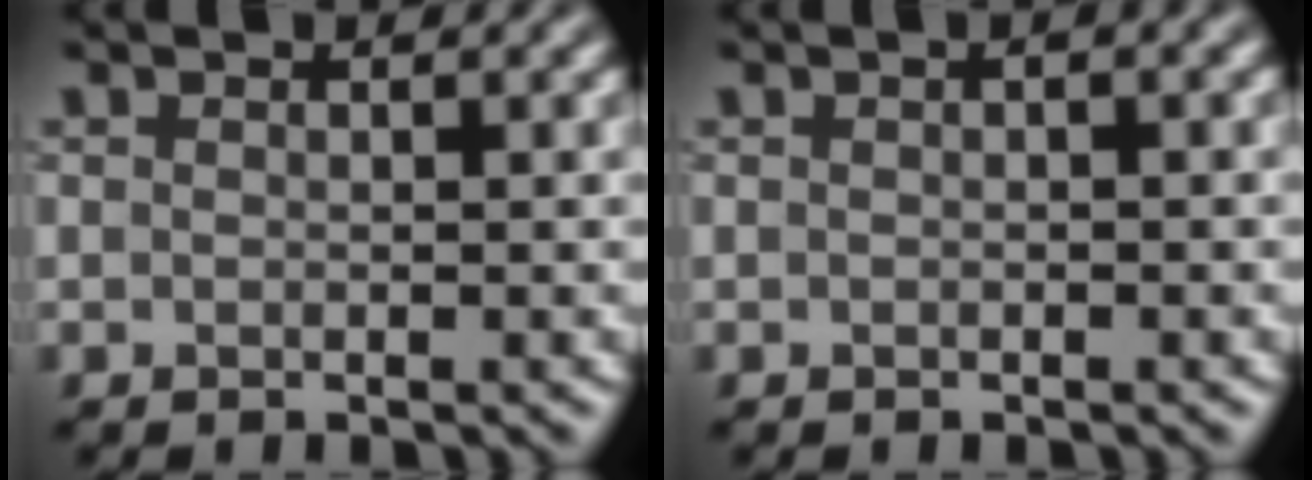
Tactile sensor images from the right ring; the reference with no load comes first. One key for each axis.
{"total": 0.6, "fx": 0.1, "fy": 0.3, "fz": 0.5, "tx": -0.010, "ty": 0.004, "tz": -0.001}